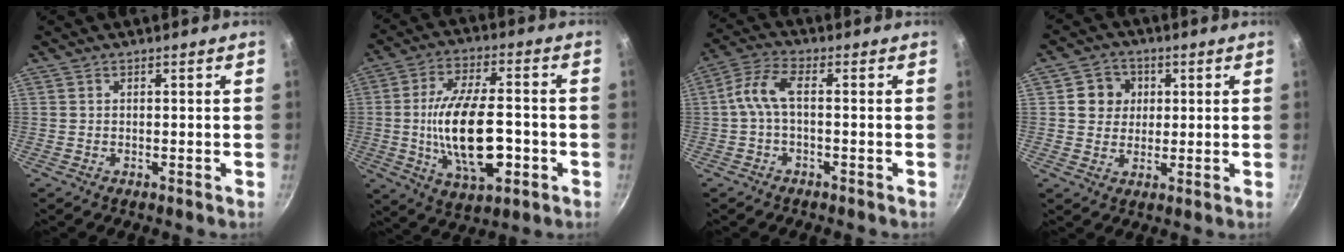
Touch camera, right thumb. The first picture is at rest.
{"total": 17.7, "force": [-2.6, 8.2, 15.4], "torque": [-0.268, 0.011, -0.040]}
{"total": 6.3, "force": [-0.2, 2.6, 5.8], "torque": [-0.132, 0.024, -0.011]}
{"total": 6.6, "force": [1.4, 6.0, 2.4], "torque": [-0.005, 0.002, 0.019]}